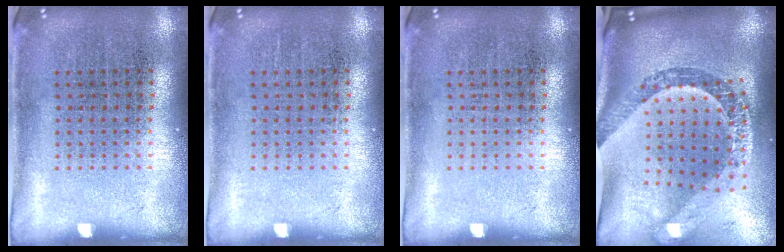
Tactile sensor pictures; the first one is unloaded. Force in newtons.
{"total": 0.0}
{"total": 0.0}
{"total": 3.5, "press": 2.4, "slide": 2.5}